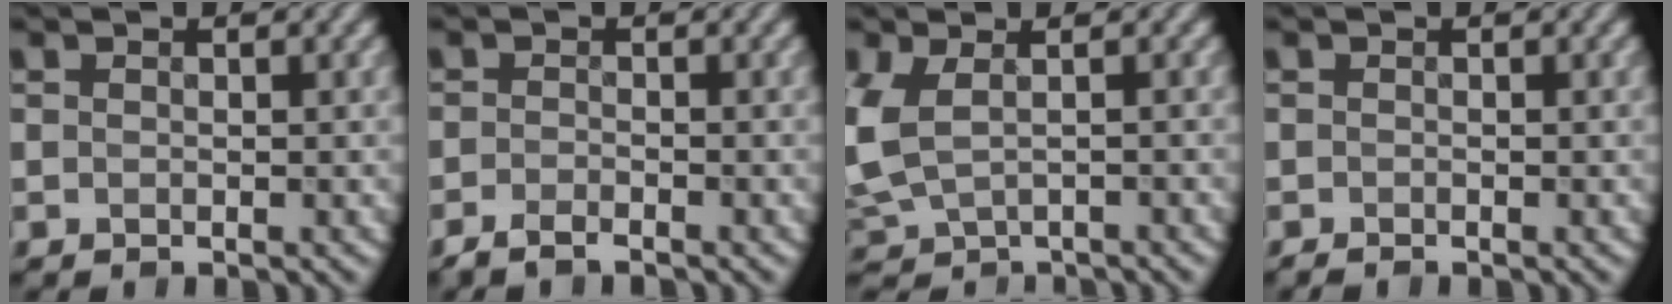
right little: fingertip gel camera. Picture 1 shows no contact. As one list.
[{"total": 1.4, "force": [-1.3, 0.2, 0.5], "torque": [-0.006, -0.005, -0.026]}, {"total": 3.2, "force": [-0.1, 1.9, 2.6], "torque": [-0.081, -0.013, 0.008]}, {"total": 0.5, "force": [-0.5, 0.1, 0.2], "torque": [0.007, -0.008, -0.008]}]